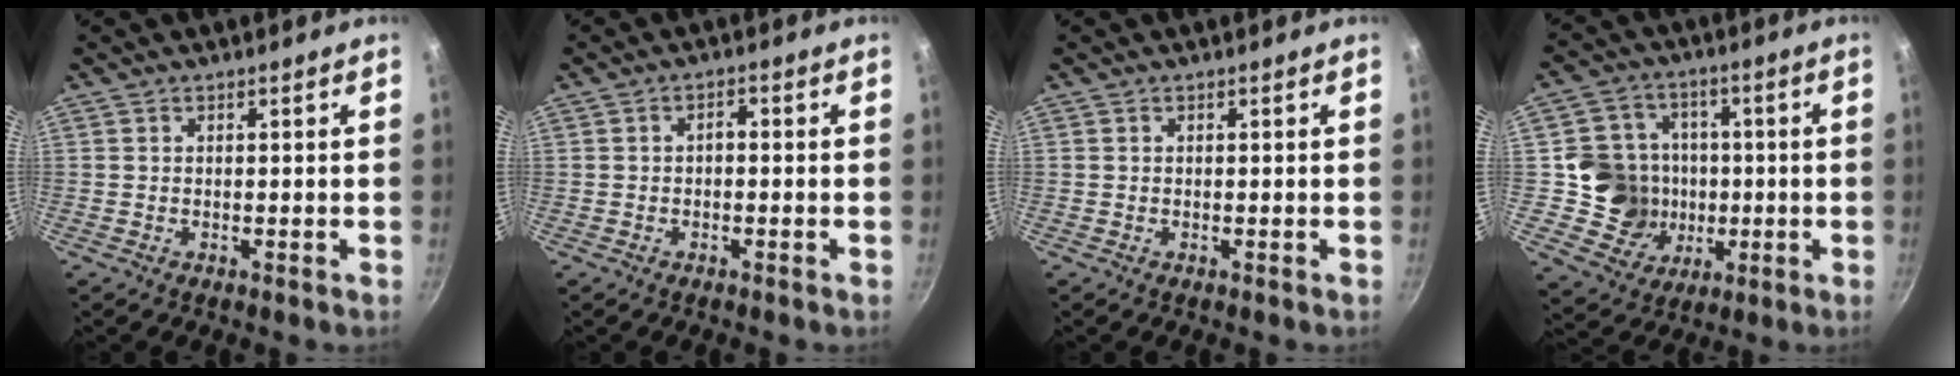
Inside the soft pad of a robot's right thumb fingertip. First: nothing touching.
{"total": 1.7, "force": [-0.4, 1.0, 1.3], "torque": [-0.017, 0.014, -0.006]}
{"total": 0.0}
{"total": 12.5, "force": [-0.5, 11.9, 3.8], "torque": [-0.029, 0.016, -0.008]}